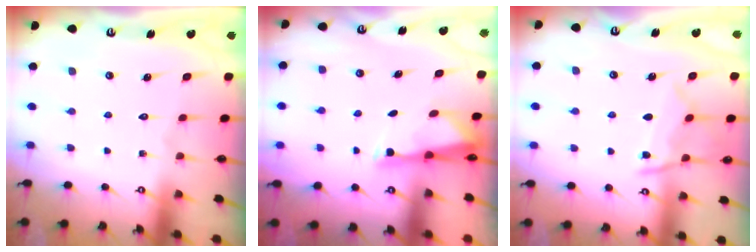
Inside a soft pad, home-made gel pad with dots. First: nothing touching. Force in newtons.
{"total": 2.8, "press": 2.8, "slide": 0.5}
{"total": 9.6, "press": 9.6, "slide": 0.9}